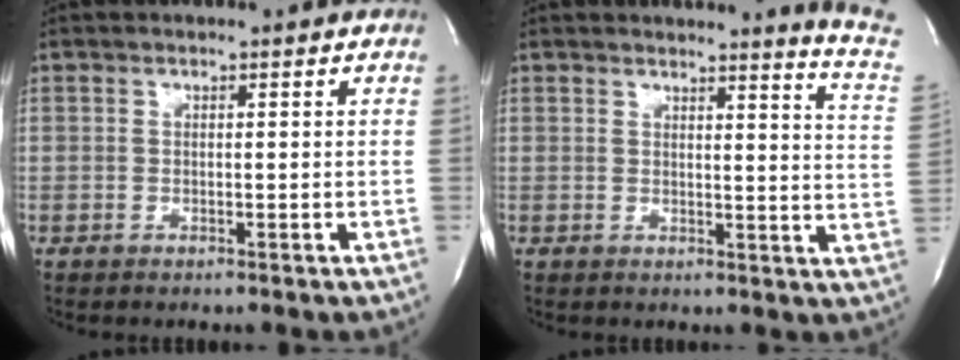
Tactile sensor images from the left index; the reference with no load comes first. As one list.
[{"total": 8.1, "force": [7.7, -1.9, 1.5], "torque": [-0.020, -0.106, 0.061]}]